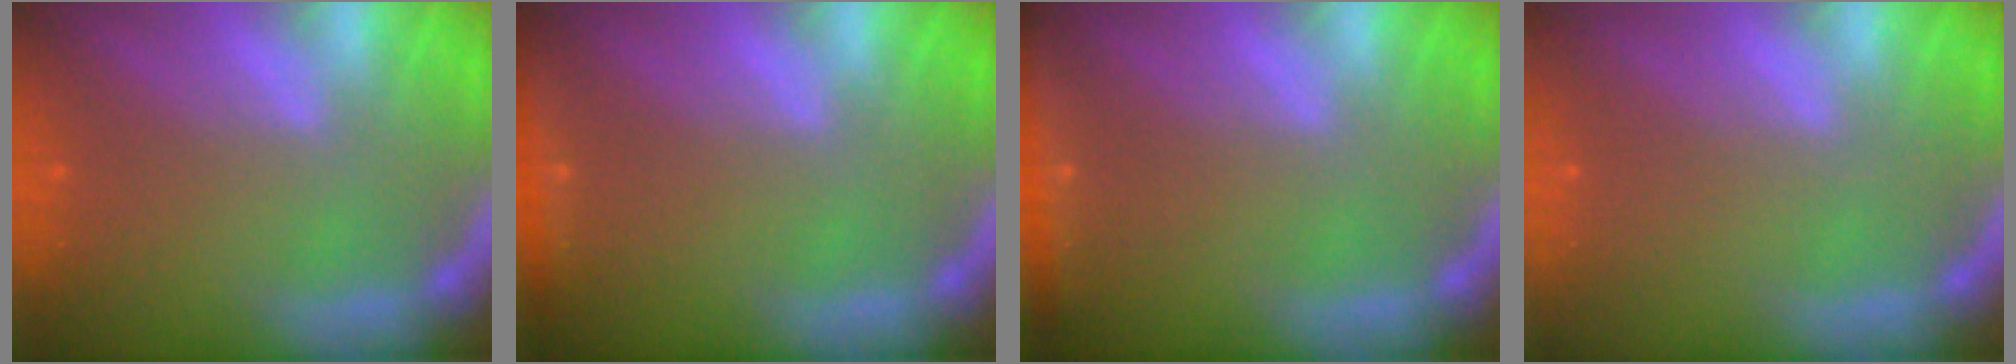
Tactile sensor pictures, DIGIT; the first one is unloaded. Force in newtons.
{"total": 1.9}
{"total": 3.0}
{"total": 0.0}